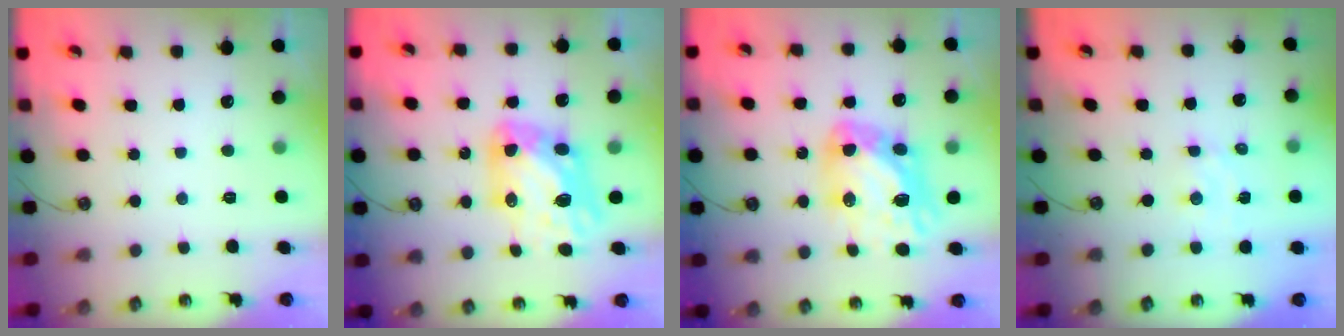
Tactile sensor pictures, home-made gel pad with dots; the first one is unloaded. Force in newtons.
{"total": 11.1, "press": 11.0, "slide": 1.5}
{"total": 14.7, "press": 14.6, "slide": 2.0}
{"total": 2.1, "press": 2.0, "slide": 0.5}